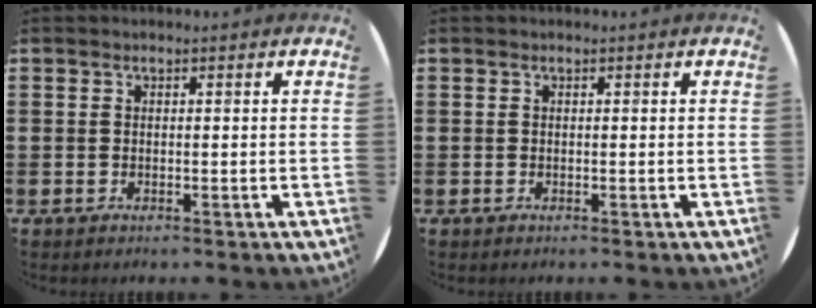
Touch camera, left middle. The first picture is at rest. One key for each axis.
{"total": 0.0}